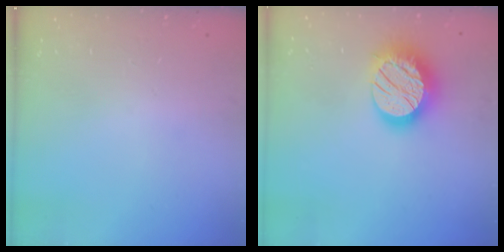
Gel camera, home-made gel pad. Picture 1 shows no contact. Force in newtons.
{"total": 19.0, "press": 18.9, "slide": 0.9}